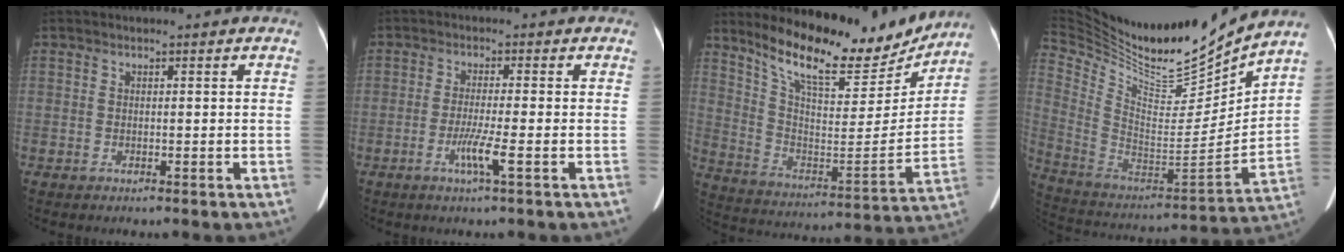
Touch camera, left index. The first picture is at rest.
{"total": 3.7, "force": [-1.5, -0.6, 3.4], "torque": [-0.071, -0.009, -0.030]}
{"total": 19.7, "force": [17.1, 4.7, 8.6], "torque": [-0.146, -0.029, 0.272]}
{"total": 27.7, "force": [24.8, 3.7, 11.9], "torque": [-0.240, -0.057, 0.412]}